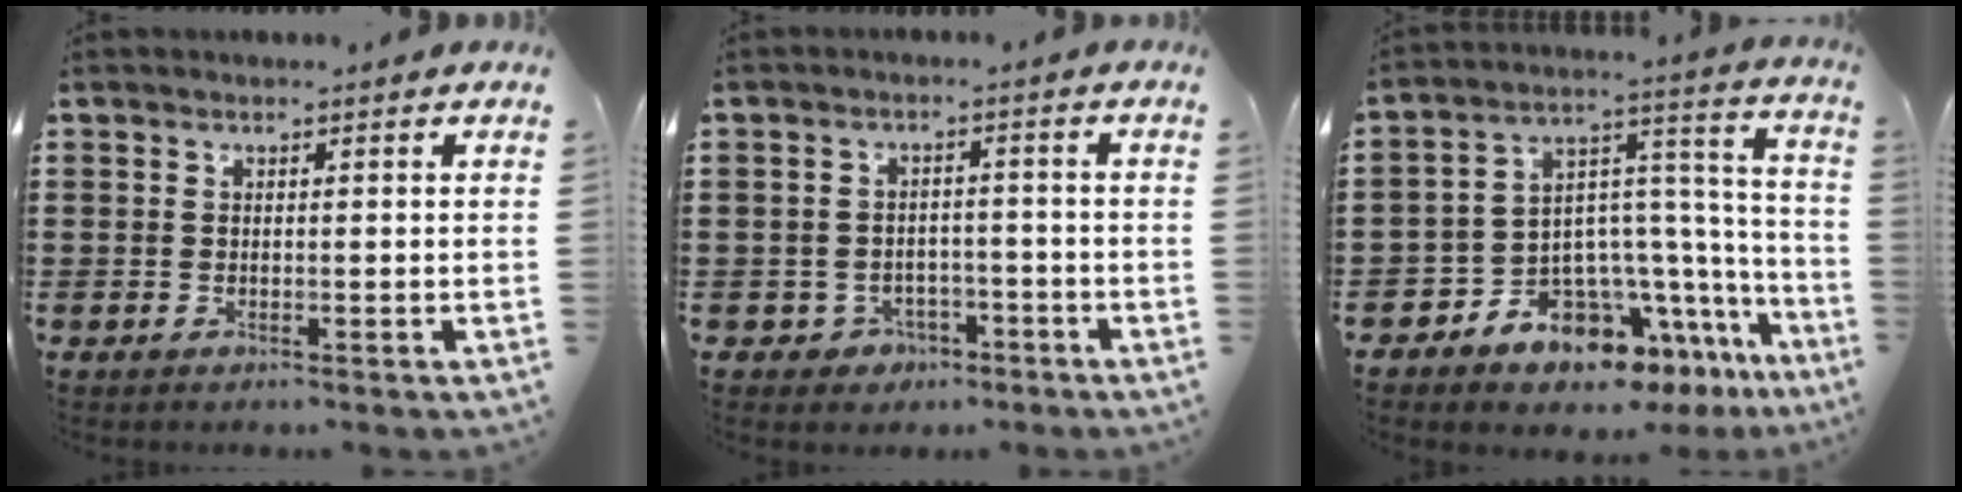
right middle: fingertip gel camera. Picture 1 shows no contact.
{"total": 2.6, "force": [-2.0, 1.6, 0.3], "torque": [-0.014, 0.002, -0.046]}
{"total": 8.7, "force": [-7.6, 3.8, 1.8], "torque": [-0.045, -0.008, -0.148]}